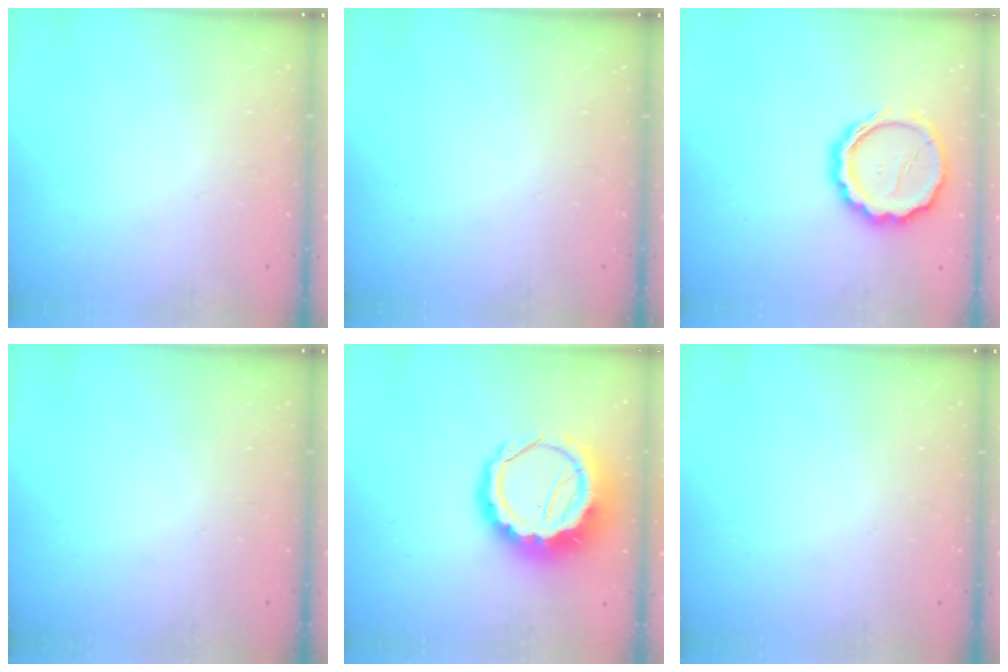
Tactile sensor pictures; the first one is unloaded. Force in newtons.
{"total": 0.0}
{"total": 14.6, "press": 14.3, "slide": 2.8}
{"total": 0.0}
{"total": 13.5, "press": 13.2, "slide": 2.8}
{"total": 0.0}